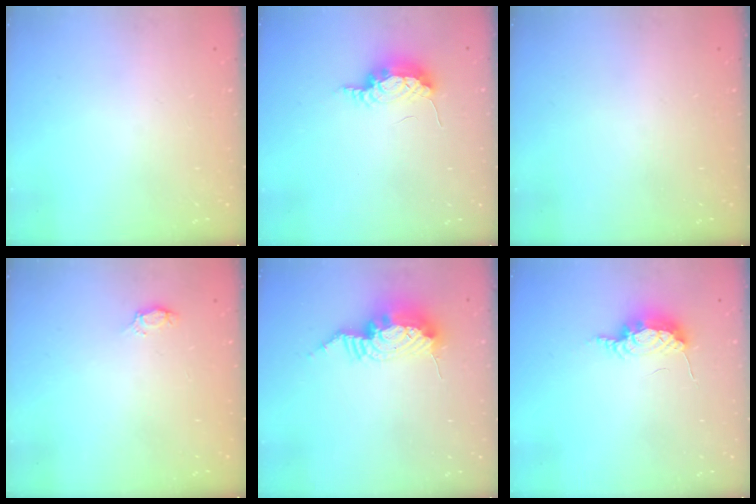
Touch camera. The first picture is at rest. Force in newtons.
{"total": 10.6, "press": 8.5, "slide": 6.4}
{"total": 0.0}
{"total": 3.1, "press": 3.1, "slide": 0.4}
{"total": 12.4, "press": 12.3, "slide": 1.2}
{"total": 7.6, "press": 7.6, "slide": 0.3}